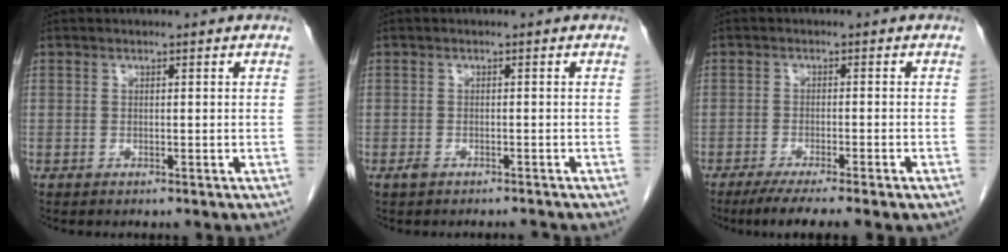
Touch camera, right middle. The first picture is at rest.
{"total": 1.8, "force": [-1.5, 0.4, 0.8], "torque": [-0.021, -0.003, -0.022]}
{"total": 7.8, "force": [-5.8, 0.0, 5.1], "torque": [-0.068, -0.017, -0.086]}